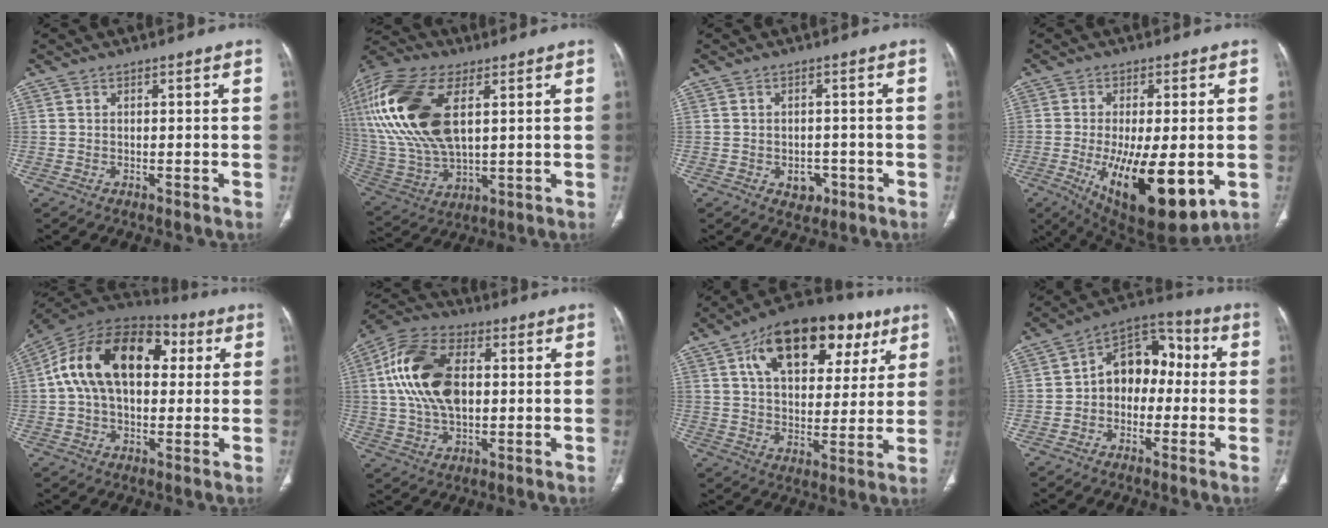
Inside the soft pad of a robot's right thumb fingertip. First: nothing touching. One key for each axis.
{"total": 25.3, "fx": 7.0, "fy": 12.8, "fz": 20.6, "tx": -0.466, "ty": -0.009, "tz": 0.135}
{"total": 3.7, "fx": -1.4, "fy": 2.8, "fz": 1.9, "tx": -0.008, "ty": 0.007, "tz": -0.012}
{"total": 18.6, "fx": -4.5, "fy": 7.0, "fz": 16.6, "tx": -0.261, "ty": -0.024, "tz": -0.048}
{"total": 21.7, "fx": 4.4, "fy": 13.4, "fz": 16.5, "tx": -0.278, "ty": 0.040, "tz": 0.064}
{"total": 17.1, "fx": 2.4, "fy": 10.2, "fz": 13.5, "tx": -0.259, "ty": 0.016, "tz": 0.041}
{"total": 23.6, "fx": 10.8, "fy": 13.1, "fz": 16.3, "tx": -0.212, "ty": 0.004, "tz": 0.170}
{"total": 11.9, "fx": -0.2, "fy": 8.6, "fz": 8.1, "tx": -0.081, "ty": 0.046, "tz": -0.022}